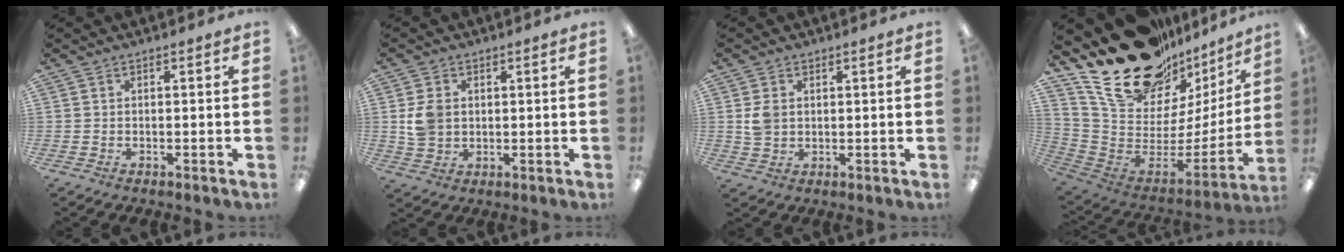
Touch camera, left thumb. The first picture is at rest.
{"total": 6.0, "force": [1.1, 5.0, 3.1], "torque": [-0.055, 0.004, 0.021]}
{"total": 4.0, "force": [1.1, 3.3, 2.0], "torque": [-0.036, 0.002, 0.020]}
{"total": 26.4, "force": [19.4, 12.4, 12.9], "torque": [-0.202, -0.133, 0.362]}